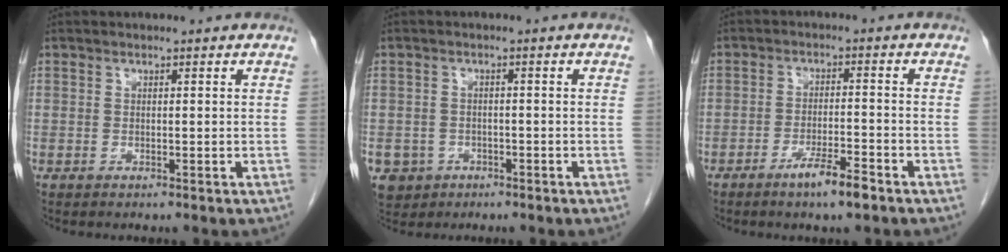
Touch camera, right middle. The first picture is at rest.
{"total": 5.4, "force": [-2.5, 4.6, 0.8], "torque": [-0.017, 0.008, -0.036]}
{"total": 5.1, "force": [-3.4, 0.3, 3.7], "torque": [-0.068, -0.006, -0.060]}